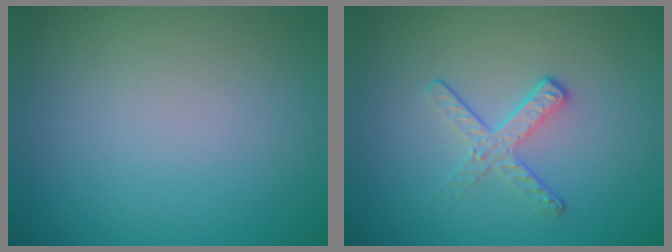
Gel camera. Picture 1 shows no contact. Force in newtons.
{"total": 2.1, "press": 1.4, "slide": 1.6}